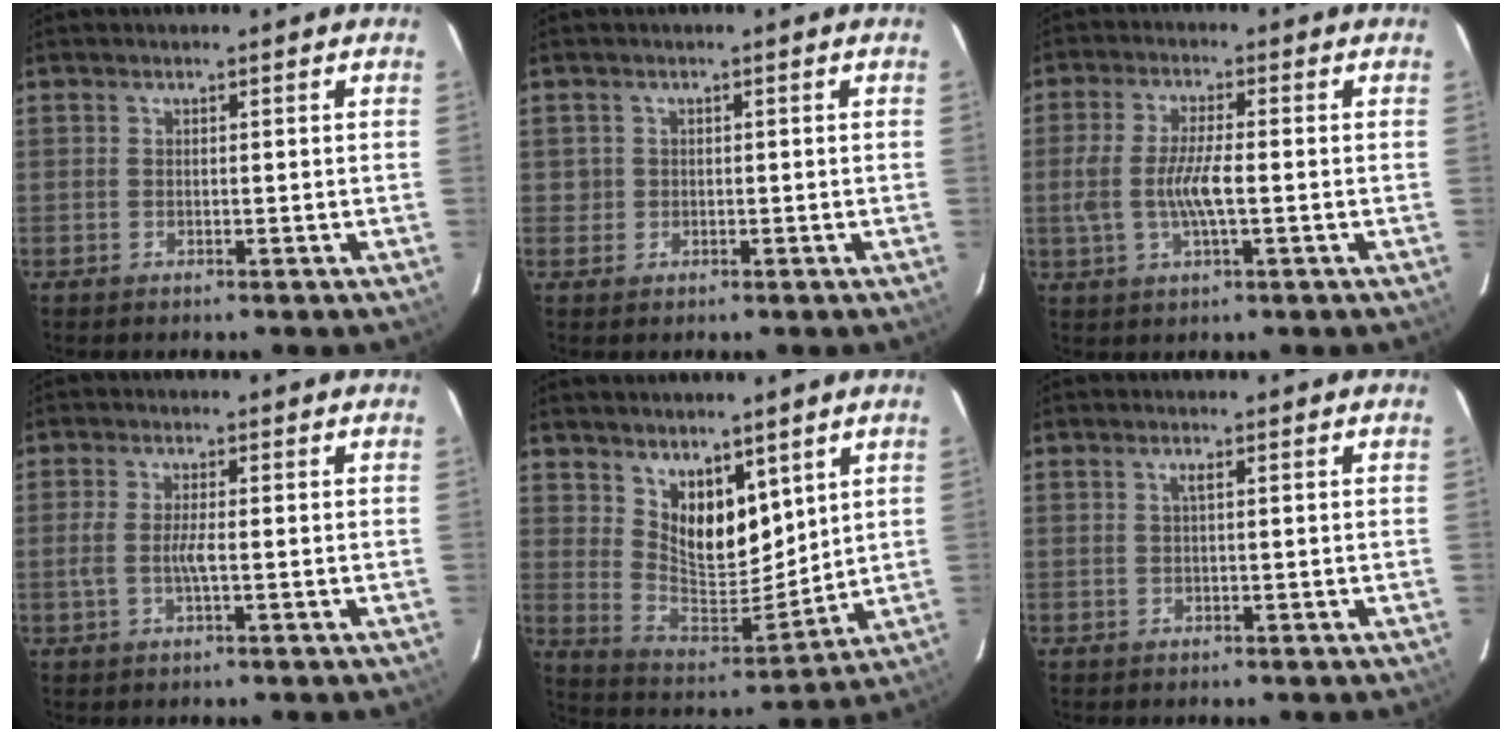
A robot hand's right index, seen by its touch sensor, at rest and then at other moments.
{"total": 1.5, "force": [0.0, 1.5, 0.0], "torque": [0.004, 0.003, 0.001]}
{"total": 7.5, "force": [-1.1, 1.6, 7.2], "torque": [-0.145, -0.003, -0.021]}
{"total": 3.4, "force": [-0.6, 0.3, 3.3], "torque": [-0.066, -0.001, -0.013]}
{"total": 11.7, "force": [7.2, 6.4, 6.7], "torque": [-0.107, -0.010, 0.145]}
{"total": 0.8, "force": [0.2, -0.1, 0.8], "torque": [-0.014, 0.003, 0.001]}